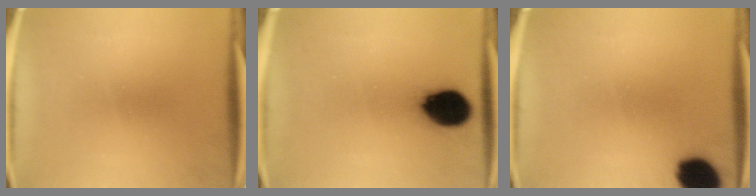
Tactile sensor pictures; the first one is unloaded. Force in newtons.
{"total": 12.8}
{"total": 10.8}